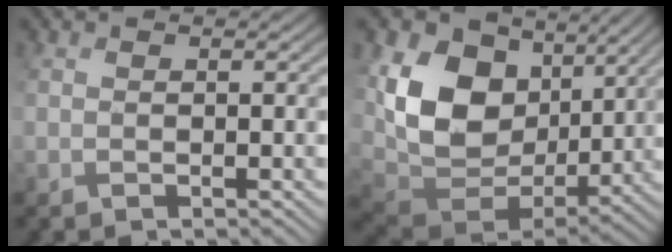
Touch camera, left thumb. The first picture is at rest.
{"total": 14.3, "force": [5.0, 10.3, 8.6], "torque": [-0.193, 0.008, 0.104]}